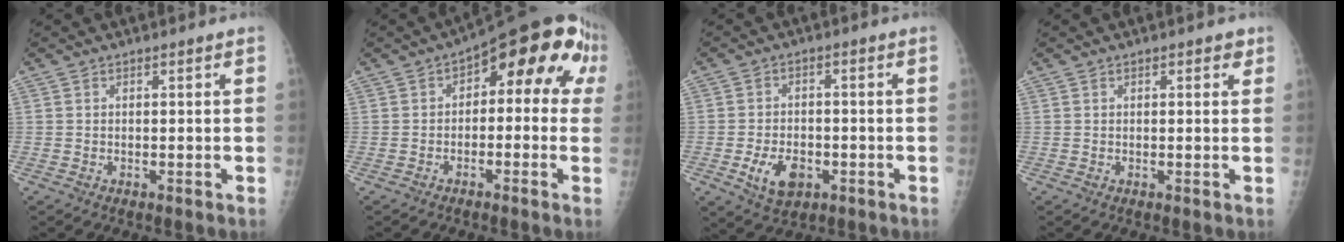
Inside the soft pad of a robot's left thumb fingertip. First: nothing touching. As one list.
[{"total": 13.6, "force": [2.7, 6.9, 11.4], "torque": [-0.100, 0.042, 0.021]}, {"total": 7.2, "force": [-2.6, 4.7, 4.8], "torque": [-0.073, 0.007, -0.038]}, {"total": 1.4, "force": [0.9, 0.7, 0.9], "torque": [0.000, -0.001, 0.006]}]